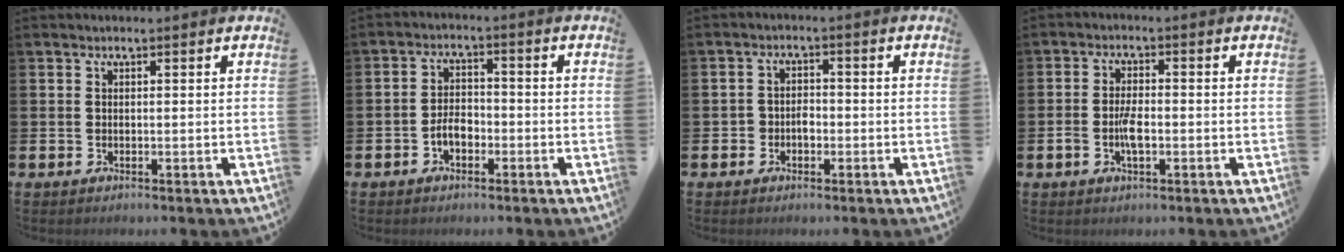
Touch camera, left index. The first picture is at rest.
{"total": 3.2, "force": [-1.4, 1.9, 2.2], "torque": [-0.033, 0.003, -0.030]}
{"total": 2.2, "force": [-0.9, 1.8, 0.9], "torque": [-0.005, 0.000, -0.026]}
{"total": 3.4, "force": [-0.7, 1.4, 3.0], "torque": [-0.046, 0.001, -0.015]}